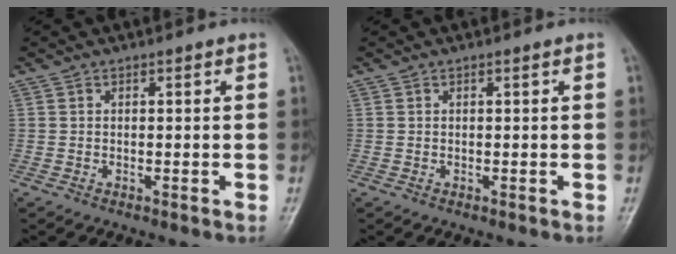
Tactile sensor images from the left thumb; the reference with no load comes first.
{"total": 0.0}